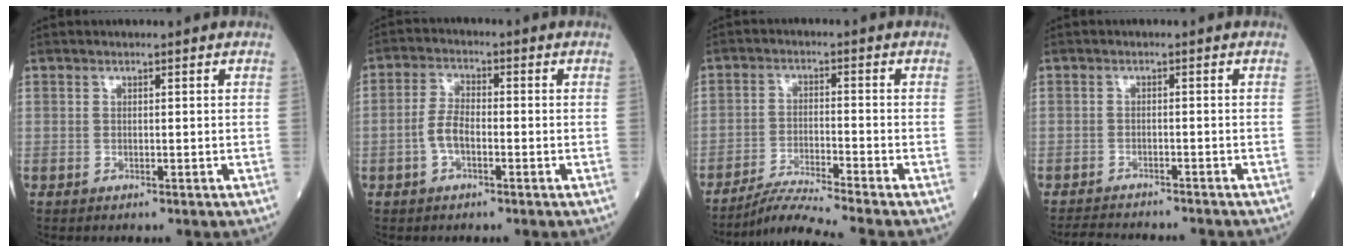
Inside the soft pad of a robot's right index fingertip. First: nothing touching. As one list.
[{"total": 4.1, "force": [-1.3, 1.8, 3.4], "torque": [-0.075, 0.009, -0.027]}, {"total": 7.1, "force": [-6.3, -2.5, 2.1], "torque": [-0.041, -0.025, -0.114]}, {"total": 7.3, "force": [-7.0, 0.8, 1.9], "torque": [-0.029, -0.006, -0.099]}]